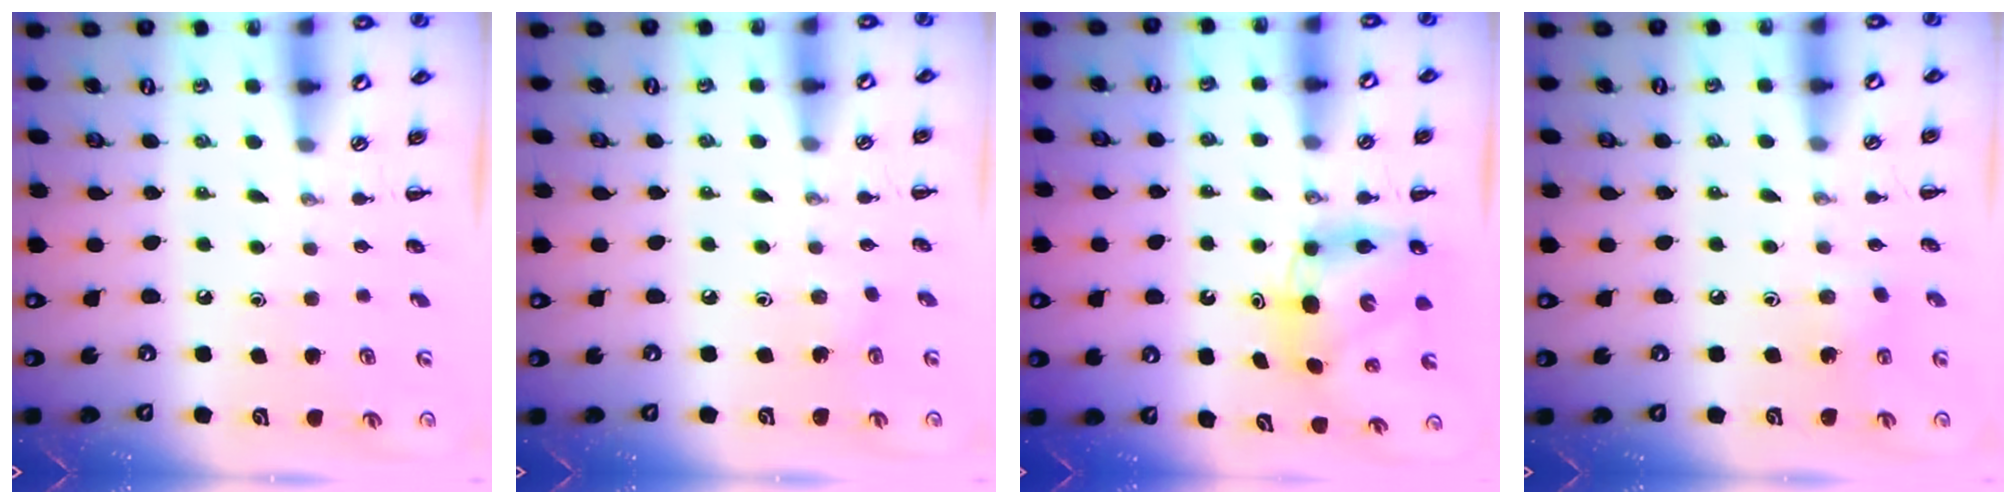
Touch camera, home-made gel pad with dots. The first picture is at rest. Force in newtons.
{"total": 1.4, "press": 1.3, "slide": 0.5}
{"total": 7.7, "press": 7.3, "slide": 2.3}
{"total": 3.6, "press": 3.4, "slide": 1.1}